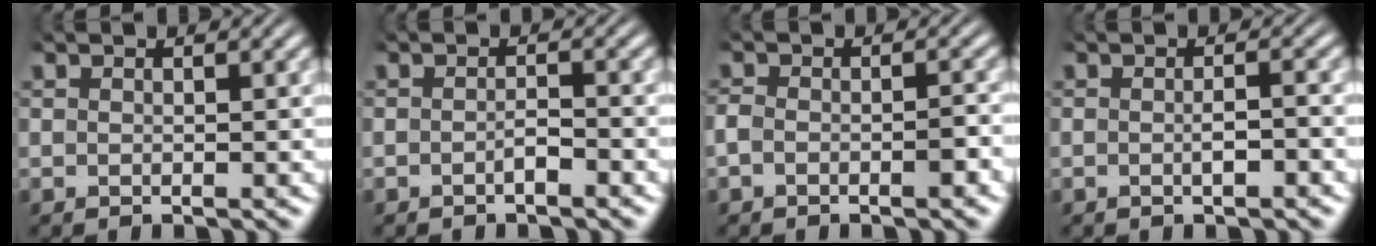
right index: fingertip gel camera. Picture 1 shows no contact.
{"total": 1.4, "force": [-1.2, 0.5, 0.6], "torque": [-0.013, 0.003, -0.026]}
{"total": 2.0, "force": [-1.2, 1.1, 1.1], "torque": [-0.027, 0.000, -0.025]}
{"total": 1.5, "force": [-0.9, 0.6, 1.0], "torque": [-0.019, 0.005, -0.022]}